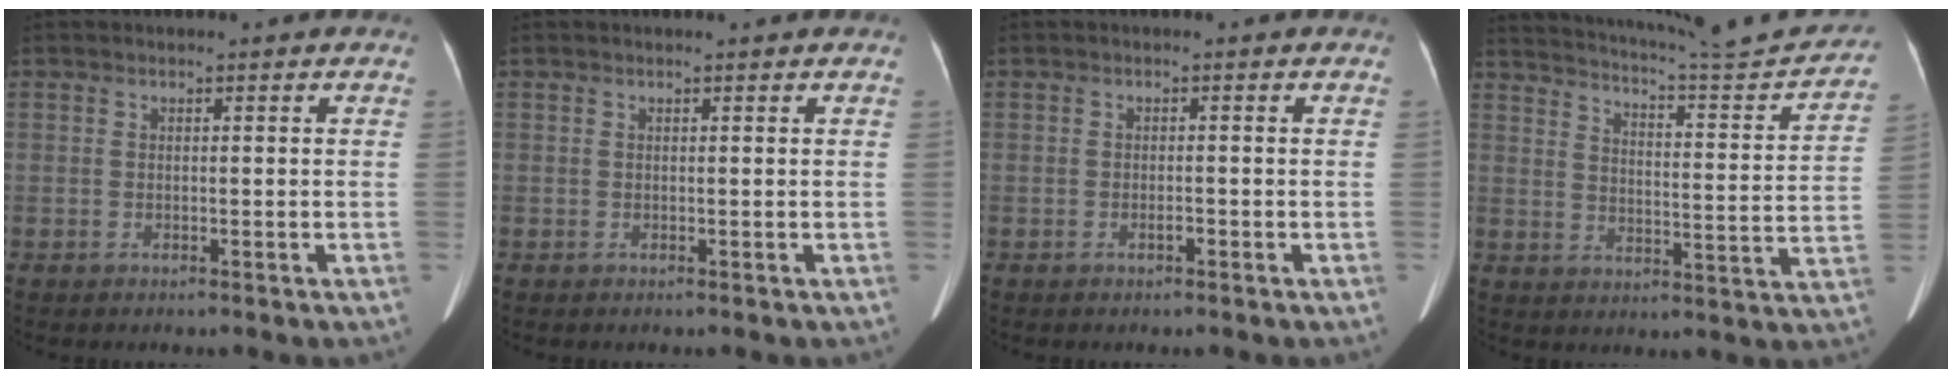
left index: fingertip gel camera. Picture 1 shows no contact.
{"total": 0.6, "force": [0.6, 0.0, 0.2], "torque": [-0.008, 0.007, 0.005]}
{"total": 0.9, "force": [-0.7, 0.3, 0.6], "torque": [-0.011, 0.002, -0.012]}
{"total": 21.0, "force": [19.8, 0.7, 7.1], "torque": [-0.114, -0.052, 0.255]}